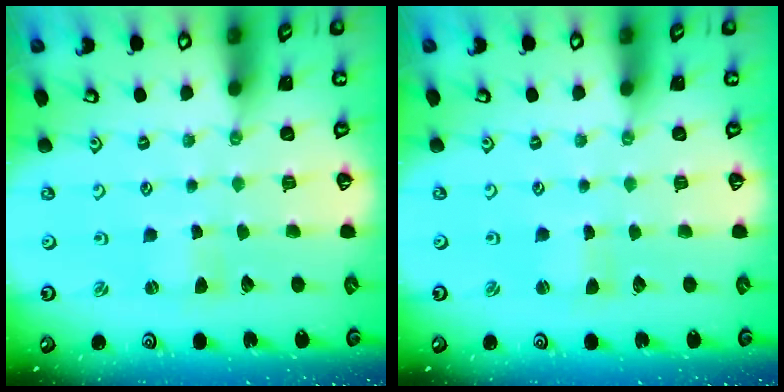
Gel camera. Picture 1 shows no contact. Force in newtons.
{"total": 1.3, "press": 1.3, "slide": 0.1}